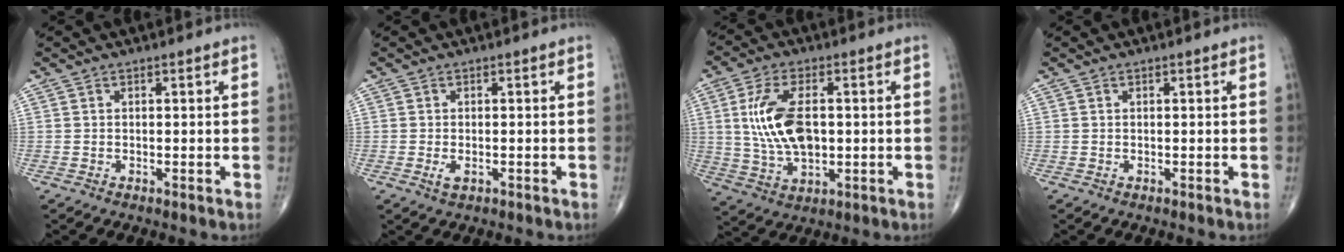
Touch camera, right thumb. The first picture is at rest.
{"total": 1.6, "force": [-0.5, 0.9, 1.3], "torque": [-0.028, -0.004, -0.008]}
{"total": 12.2, "force": [1.3, 6.4, 10.3], "torque": [-0.201, -0.002, 0.030]}
{"total": 0.0}